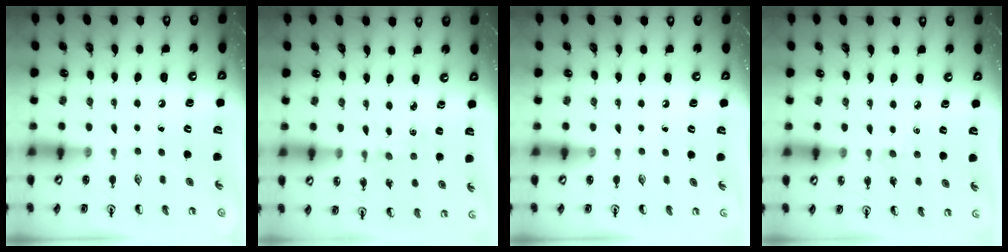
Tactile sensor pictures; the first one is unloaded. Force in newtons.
{"total": 0.7, "press": 0.7, "slide": 0.2}
{"total": 0.0}
{"total": 2.8, "press": 2.7, "slide": 0.5}